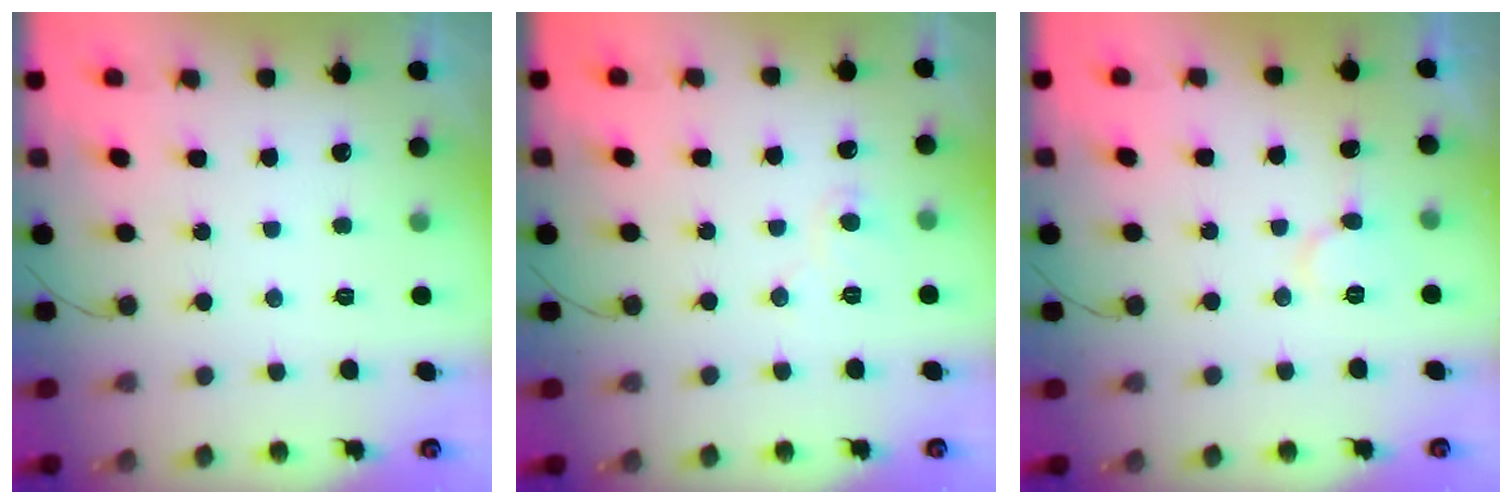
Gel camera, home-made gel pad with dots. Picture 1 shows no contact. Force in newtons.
{"total": 6.4, "press": 6.4, "slide": 0.5}
{"total": 5.1, "press": 5.1, "slide": 0.3}